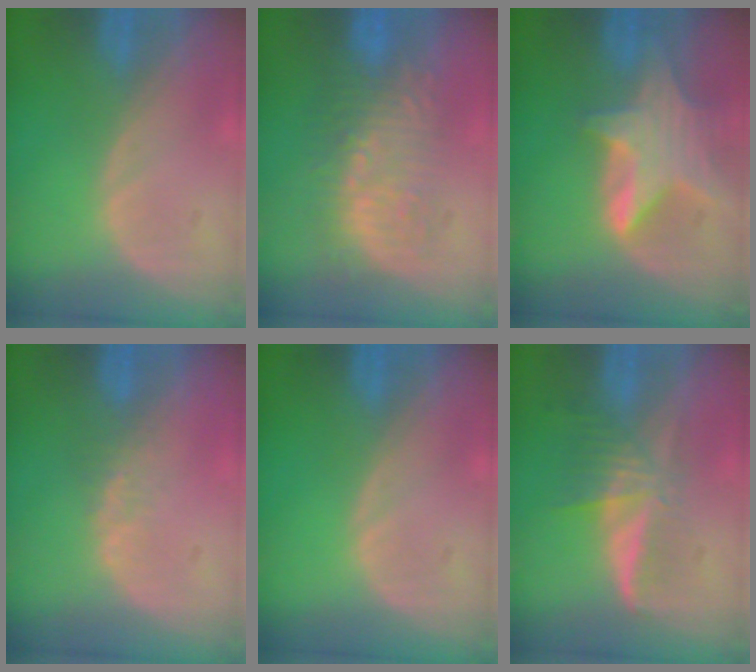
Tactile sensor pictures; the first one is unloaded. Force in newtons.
{"total": 8.8, "press": 8.5, "slide": 2.2}
{"total": 8.1, "press": 7.3, "slide": 3.6}
{"total": 2.1, "press": 1.7, "slide": 1.2}
{"total": 0.0}
{"total": 6.0, "press": 5.6, "slide": 2.3}